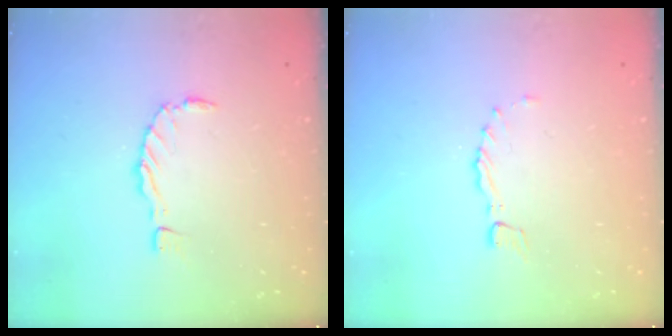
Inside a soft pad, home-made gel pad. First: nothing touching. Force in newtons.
{"total": 0.0}